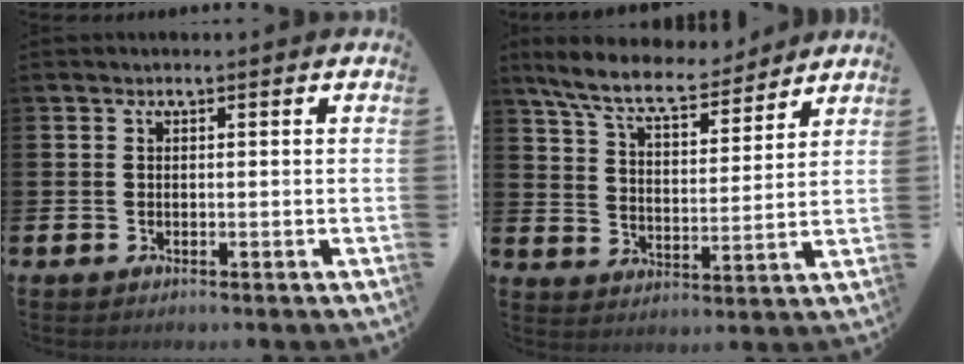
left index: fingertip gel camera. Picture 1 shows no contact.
{"total": 8.7, "force": [7.9, 1.7, 3.3], "torque": [-0.100, -0.038, 0.142]}